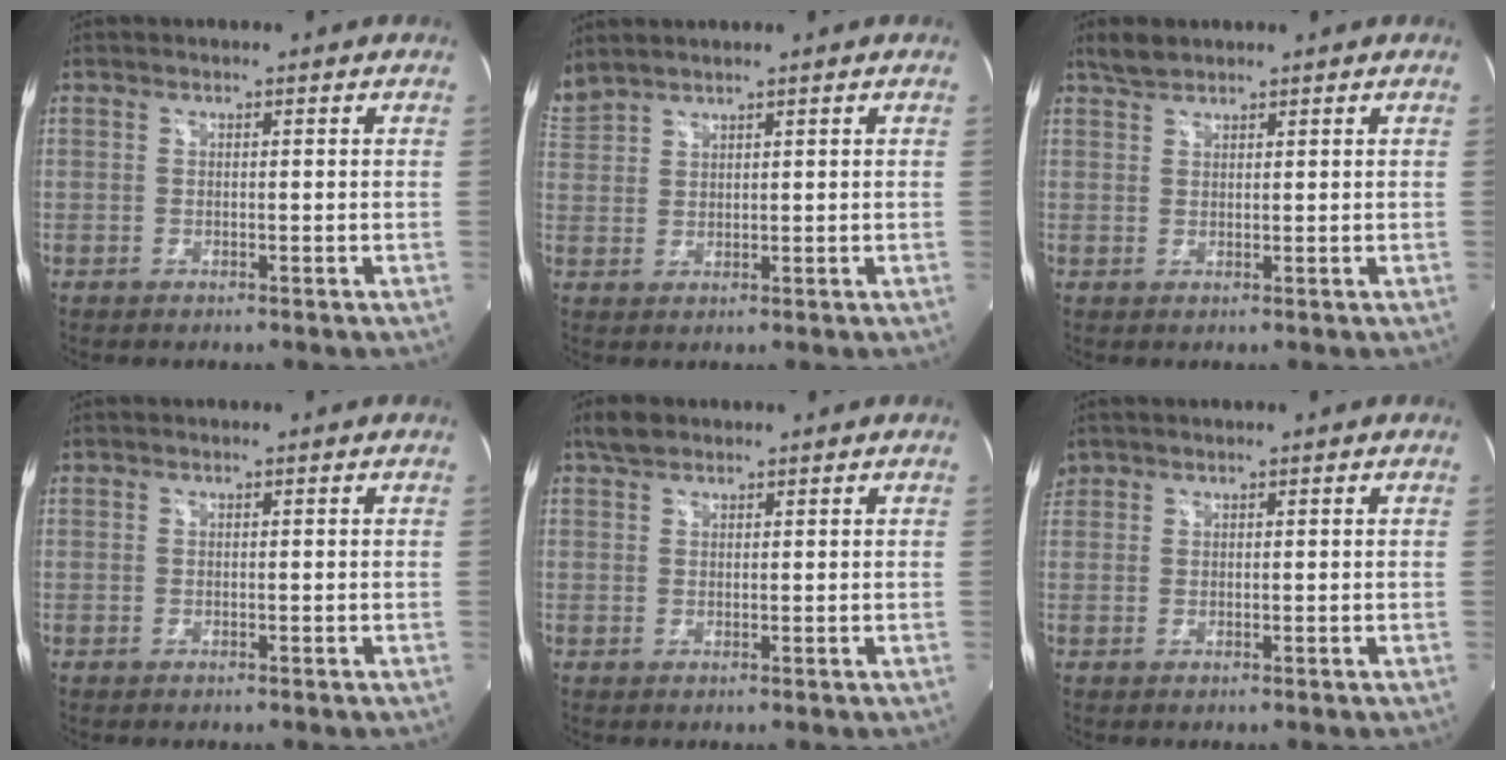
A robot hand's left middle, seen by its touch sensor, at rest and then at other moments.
{"total": 4.1, "force": [4.0, 0.1, 1.1], "torque": [-0.046, 0.022, 0.093]}
{"total": 2.2, "force": [2.0, 0.7, 0.6], "torque": [-0.018, 0.006, 0.039]}
{"total": 0.0}
{"total": 2.3, "force": [1.9, 1.1, 0.8], "torque": [-0.019, 0.009, 0.034]}
{"total": 1.6, "force": [1.3, 1.0, 0.0], "torque": [-0.003, 0.016, 0.027]}